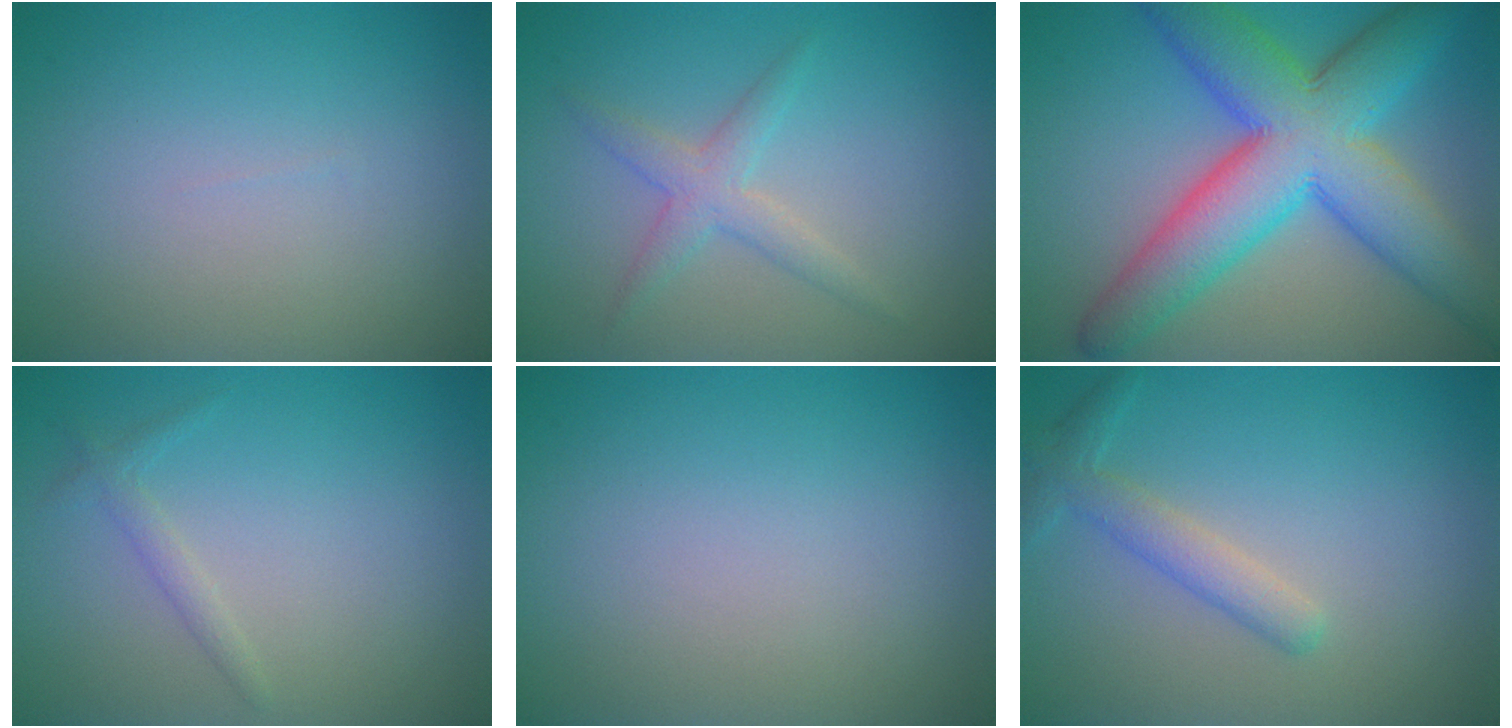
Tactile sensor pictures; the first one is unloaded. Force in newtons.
{"total": 2.4, "press": 2.4, "slide": 0.0}
{"total": 11.3, "press": 11.3, "slide": 0.2}
{"total": 1.1, "press": 1.1, "slide": 0.0}
{"total": 0.0}
{"total": 2.6, "press": 2.5, "slide": 0.1}